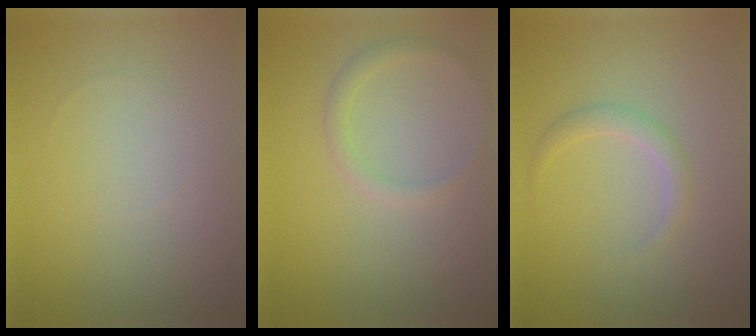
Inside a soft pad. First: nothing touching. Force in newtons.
{"total": 1.4, "press": 1.4, "slide": 0.2}
{"total": 1.6, "press": 1.6, "slide": 0.1}